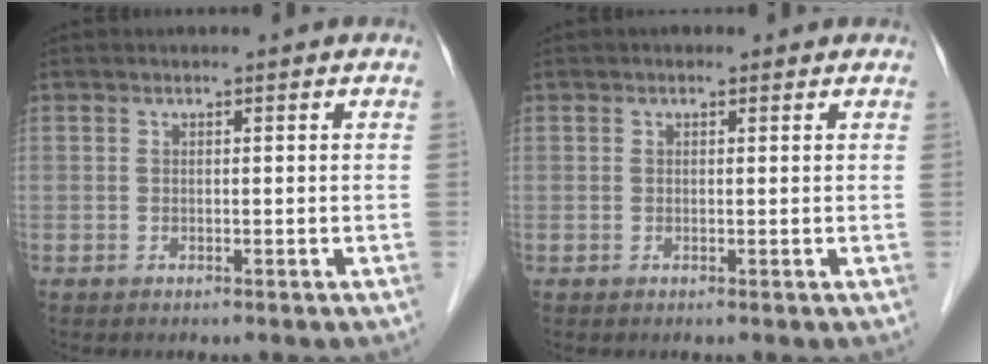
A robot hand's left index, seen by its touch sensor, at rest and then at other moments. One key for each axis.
{"total": 0.6, "fx": 0.3, "fy": 0.5, "fz": 0.2, "tx": -0.006, "ty": 0.004, "tz": 0.000}